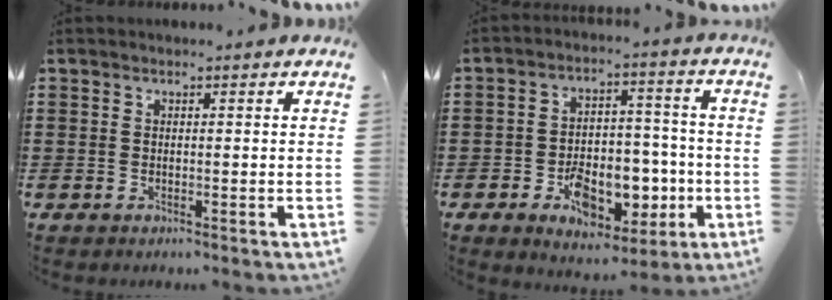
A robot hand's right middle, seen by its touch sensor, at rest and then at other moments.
{"total": 8.0, "force": [-3.3, 5.4, 4.9], "torque": [-0.066, 0.020, -0.057]}